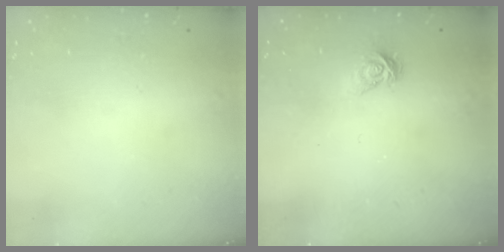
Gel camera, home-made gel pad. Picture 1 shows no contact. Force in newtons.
{"total": 3.8, "press": 3.8, "slide": 0.4}